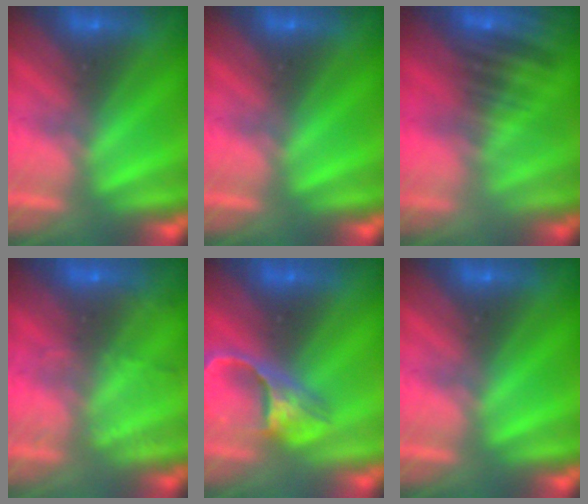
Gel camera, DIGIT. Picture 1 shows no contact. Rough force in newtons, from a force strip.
{"total": 0.0}
{"total": 4.6}
{"total": 2.0}
{"total": 4.8}
{"total": 0.0}